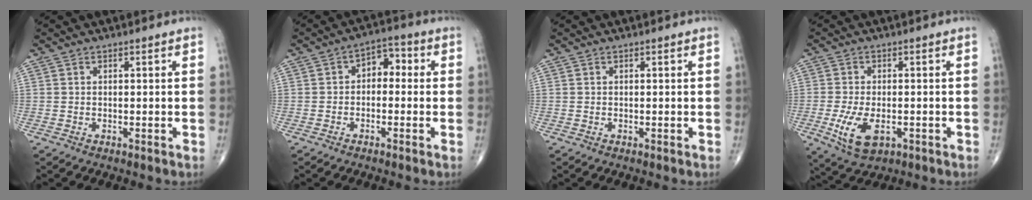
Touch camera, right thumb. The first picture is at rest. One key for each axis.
{"total": 5.0, "fx": -0.1, "fy": 3.4, "fz": 3.7, "tx": -0.027, "ty": 0.026, "tz": -0.017}
{"total": 0.0}
{"total": 7.9, "fx": -2.3, "fy": 4.2, "fz": 6.2, "tx": -0.124, "ty": -0.006, "tz": -0.033}